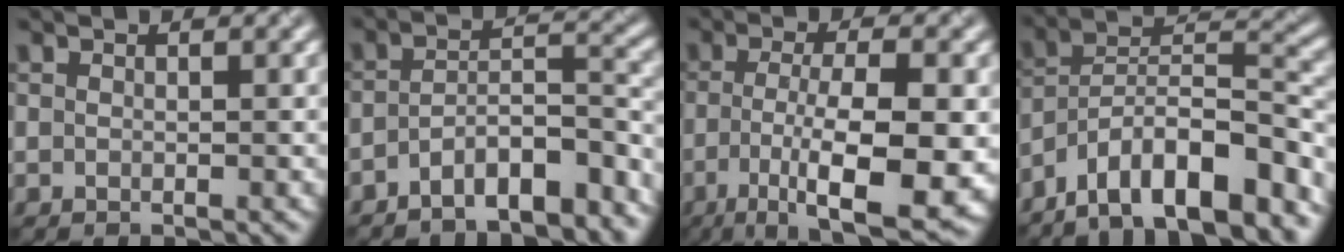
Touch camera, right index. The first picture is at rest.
{"total": 6.4, "force": [-4.4, 2.1, 4.1], "torque": [-0.063, 0.005, -0.077]}
{"total": 10.0, "force": [-3.0, 2.6, 9.2], "torque": [-0.158, -0.011, -0.043]}
{"total": 12.0, "force": [-9.0, 3.3, 7.3], "torque": [-0.113, 0.026, -0.154]}